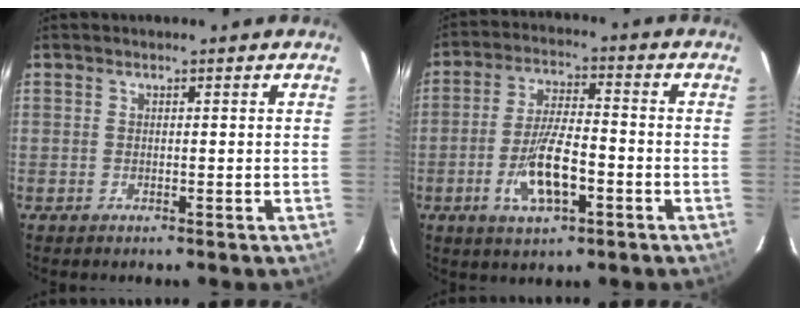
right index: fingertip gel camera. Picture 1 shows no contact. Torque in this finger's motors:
{"motor_torque": [0.27, -0.10, 0.29, 0.13]}